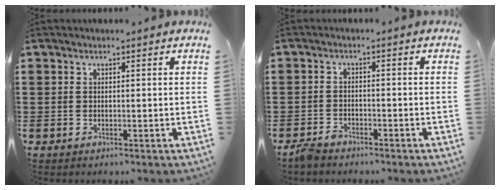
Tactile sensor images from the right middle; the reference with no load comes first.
{"total": 2.2, "force": [-2.0, 0.6, 0.6], "torque": [-0.031, -0.003, -0.044]}